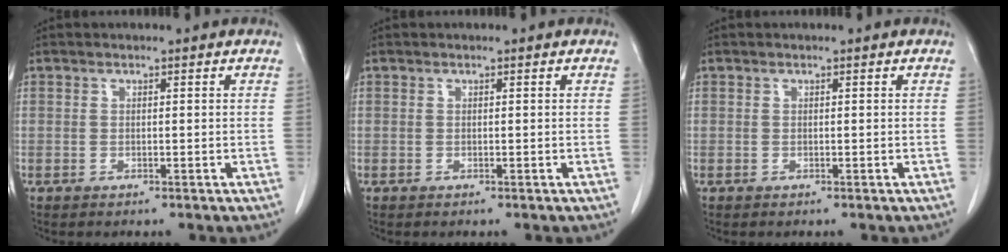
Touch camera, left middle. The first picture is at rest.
{"total": 0.0}
{"total": 0.0}